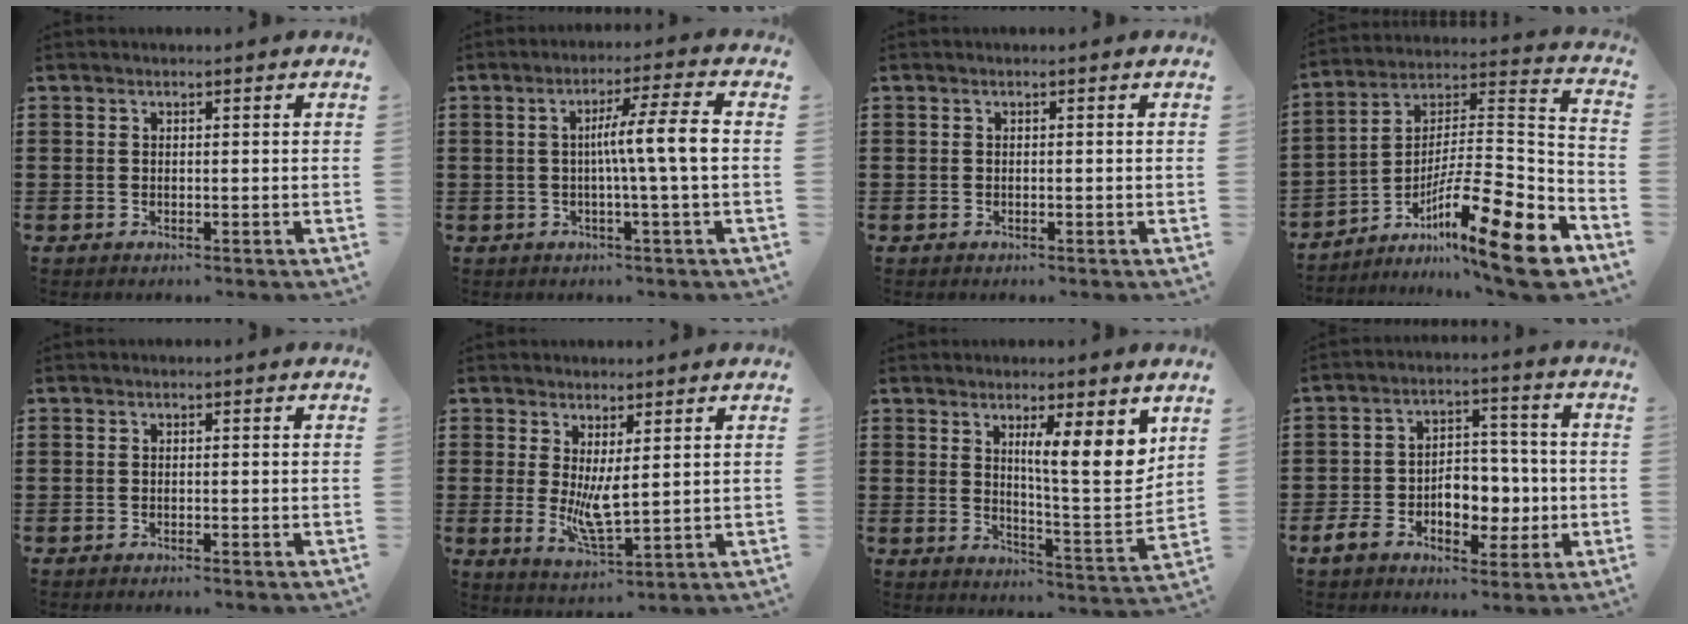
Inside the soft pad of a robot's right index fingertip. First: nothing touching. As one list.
[{"total": 7.1, "force": [-0.2, -0.5, 7.0], "torque": [-0.127, -0.001, -0.014]}, {"total": 0.0}, {"total": 16.1, "force": [-9.8, 2.1, 12.5], "torque": [-0.192, 0.014, -0.177]}, {"total": 0.6, "force": [-0.6, -0.2, 0.2], "torque": [-0.004, -0.003, -0.011]}, {"total": 5.1, "force": [1.0, 1.5, 4.8], "torque": [-0.090, -0.012, 0.018]}, {"total": 8.6, "force": [4.3, 1.2, 7.3], "torque": [-0.107, -0.028, 0.063]}, {"total": 7.9, "force": [-1.8, 6.0, 4.9], "torque": [-0.076, 0.008, -0.034]}]